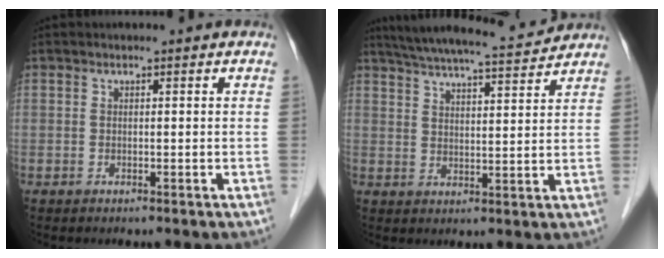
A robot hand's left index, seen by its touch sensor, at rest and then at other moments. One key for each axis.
{"total": 13.7, "fx": 12.7, "fy": 0.5, "fz": 5.0, "tx": -0.093, "ty": 0.010, "tz": 0.186}